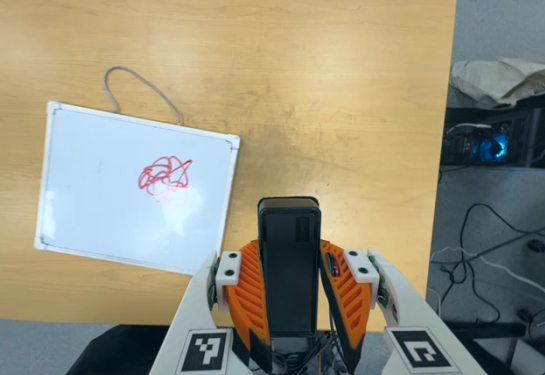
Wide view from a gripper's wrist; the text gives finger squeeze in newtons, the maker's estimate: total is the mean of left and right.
{"total": 4.2, "left": 2.9, "right": 5.5}